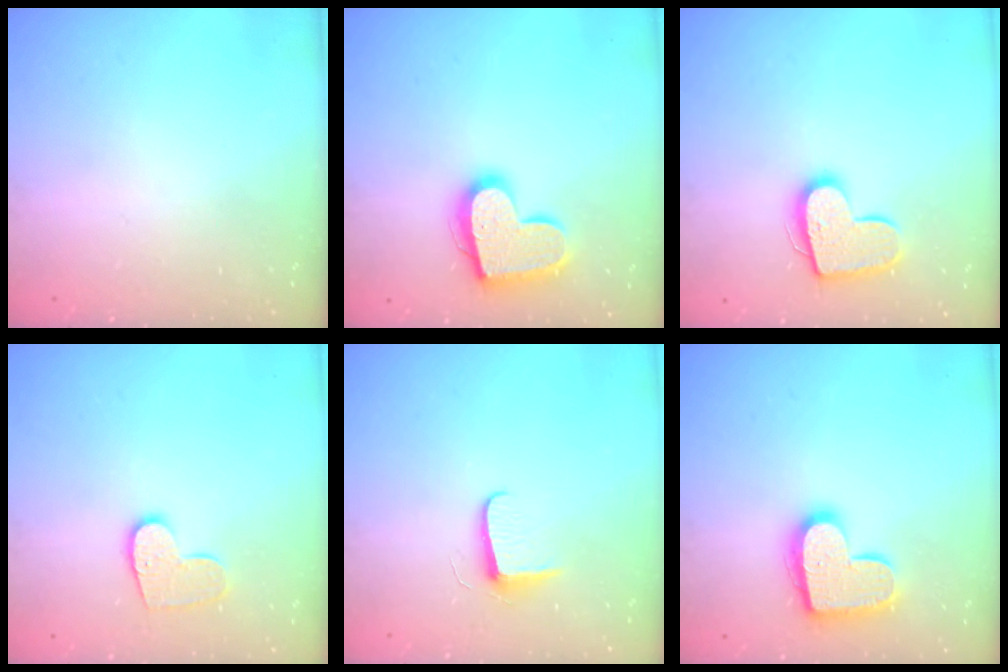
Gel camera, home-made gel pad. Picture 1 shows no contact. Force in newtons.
{"total": 16.9, "press": 16.8, "slide": 1.2}
{"total": 14.5, "press": 14.5, "slide": 0.9}
{"total": 10.0, "press": 10.0, "slide": 0.6}
{"total": 6.2, "press": 6.2, "slide": 0.8}
{"total": 15.3, "press": 15.3, "slide": 1.1}